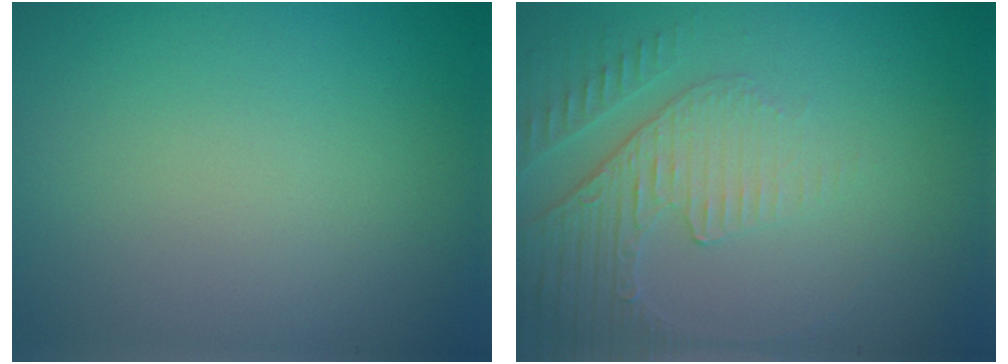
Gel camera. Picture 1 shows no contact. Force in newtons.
{"total": 4.0, "press": 3.5, "slide": 1.8}